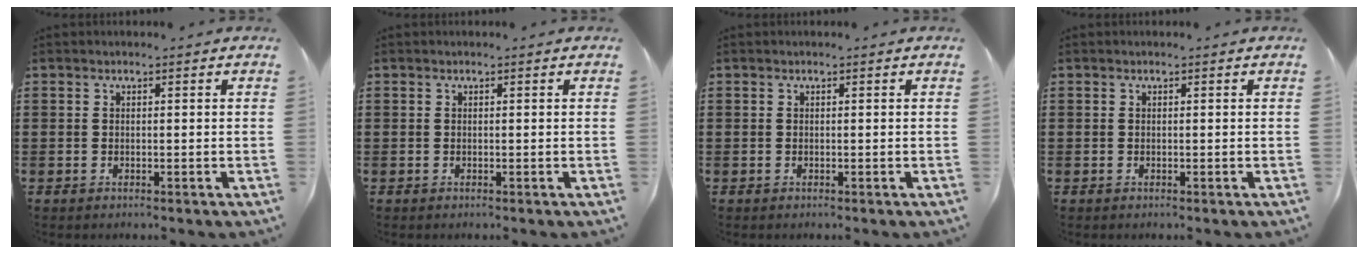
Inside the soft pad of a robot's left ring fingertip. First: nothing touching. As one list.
[{"total": 0.0}, {"total": 0.0}, {"total": 0.0}]